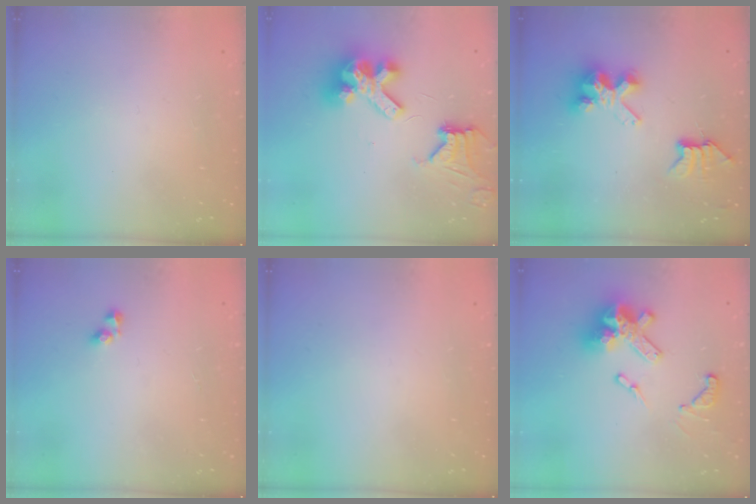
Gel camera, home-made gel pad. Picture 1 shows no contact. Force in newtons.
{"total": 13.6, "press": 13.5, "slide": 1.6}
{"total": 7.5, "press": 7.5, "slide": 0.2}
{"total": 2.6, "press": 2.6, "slide": 0.2}
{"total": 0.0}
{"total": 17.3, "press": 17.2, "slide": 1.9}